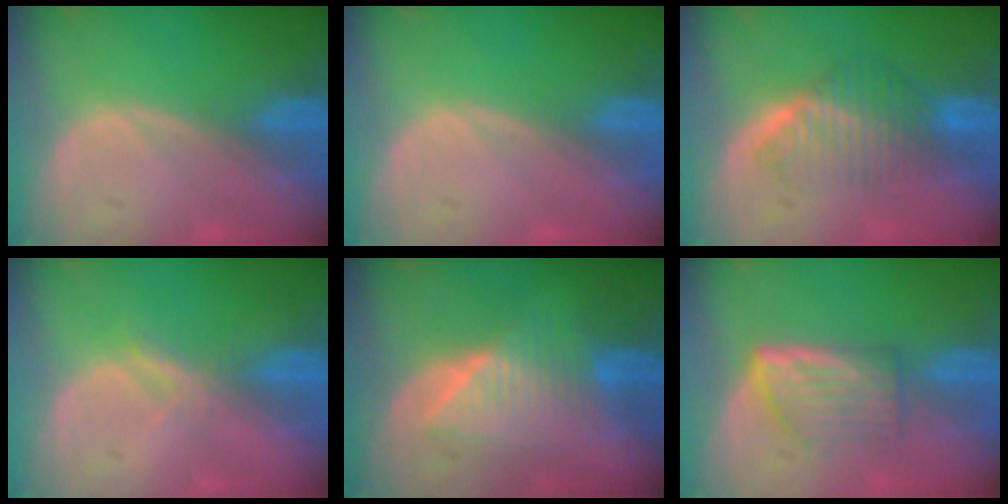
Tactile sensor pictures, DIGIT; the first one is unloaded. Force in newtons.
{"total": 0.0}
{"total": 6.5, "press": 5.8, "slide": 2.8}
{"total": 1.8, "press": 1.6, "slide": 0.7}
{"total": 6.5, "press": 6.5, "slide": 0.6}
{"total": 5.9, "press": 5.3, "slide": 2.6}